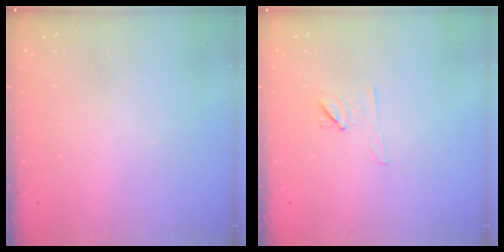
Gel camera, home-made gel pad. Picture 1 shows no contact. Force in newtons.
{"total": 7.3, "press": 7.2, "slide": 1.3}